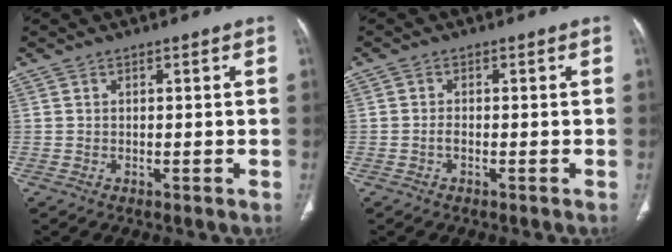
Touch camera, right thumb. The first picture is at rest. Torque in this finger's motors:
{"motor_torque": [-0.38, -0.37, 0.27, -0.29, -0.05]}